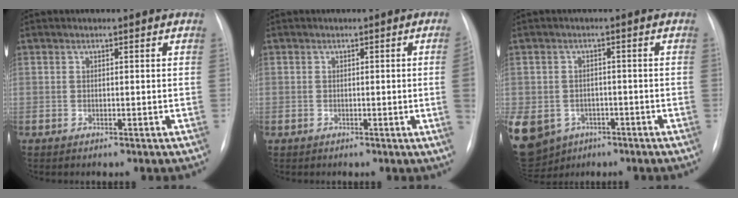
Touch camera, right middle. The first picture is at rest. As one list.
[{"total": 2.6, "force": [-0.2, -0.8, 2.5], "torque": [-0.033, -0.004, 0.000]}, {"total": 20.5, "force": [-9.3, 16.3, 8.1], "torque": [-0.287, -0.013, -0.128]}]